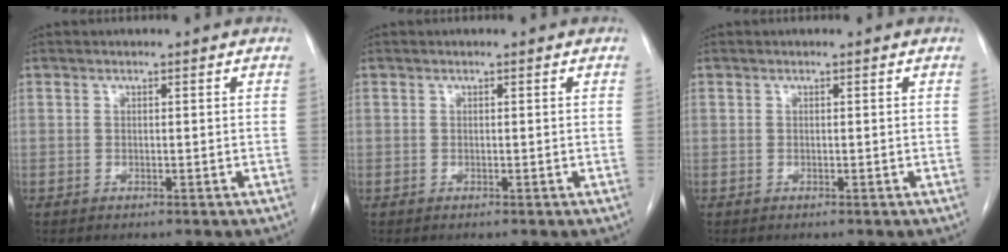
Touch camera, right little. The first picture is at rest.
{"total": 0.0}
{"total": 0.0}